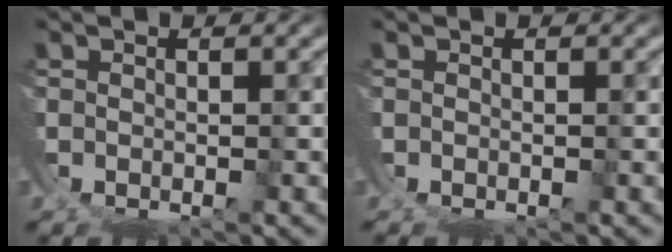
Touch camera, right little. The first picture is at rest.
{"total": 0.0}